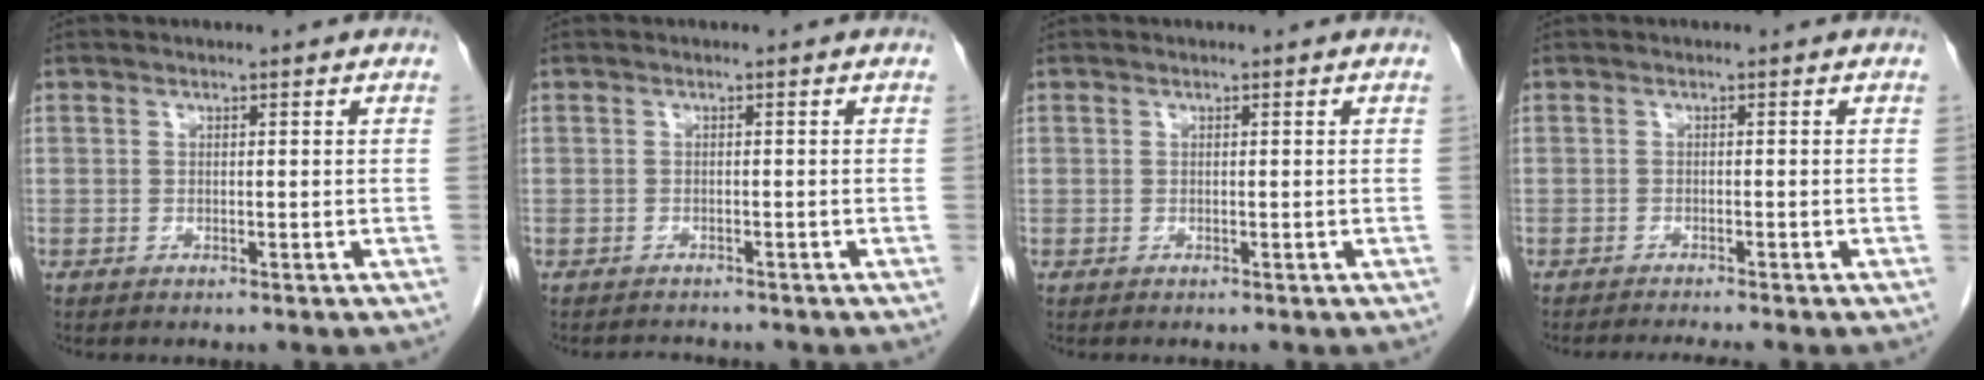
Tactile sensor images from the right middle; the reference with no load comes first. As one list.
[{"total": 1.6, "force": [-1.6, 0.4, 0.0], "torque": [-0.001, -0.005, -0.023]}, {"total": 0.0}, {"total": 3.6, "force": [-3.2, -0.6, 1.5], "torque": [-0.016, -0.007, -0.048]}]